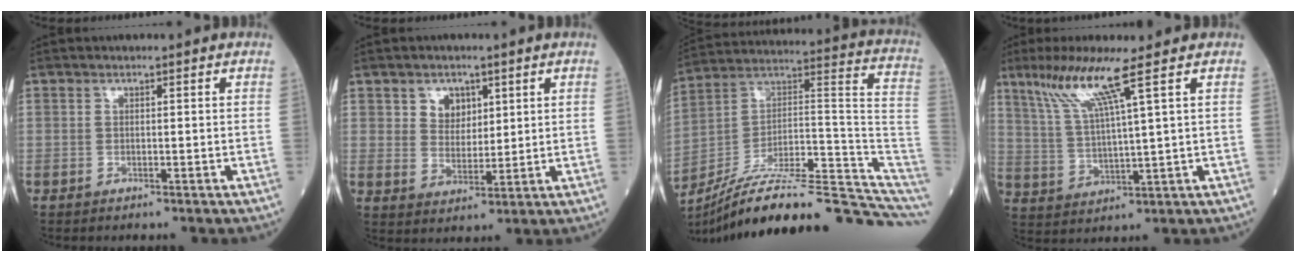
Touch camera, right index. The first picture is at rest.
{"total": 4.3, "force": [2.1, 3.2, 1.9], "torque": [-0.032, 0.003, 0.041]}
{"total": 25.8, "force": [-20.6, 3.3, 15.2], "torque": [-0.159, 0.042, -0.315]}
{"total": 8.7, "force": [5.1, -1.4, 6.9], "torque": [-0.141, 0.002, 0.105]}